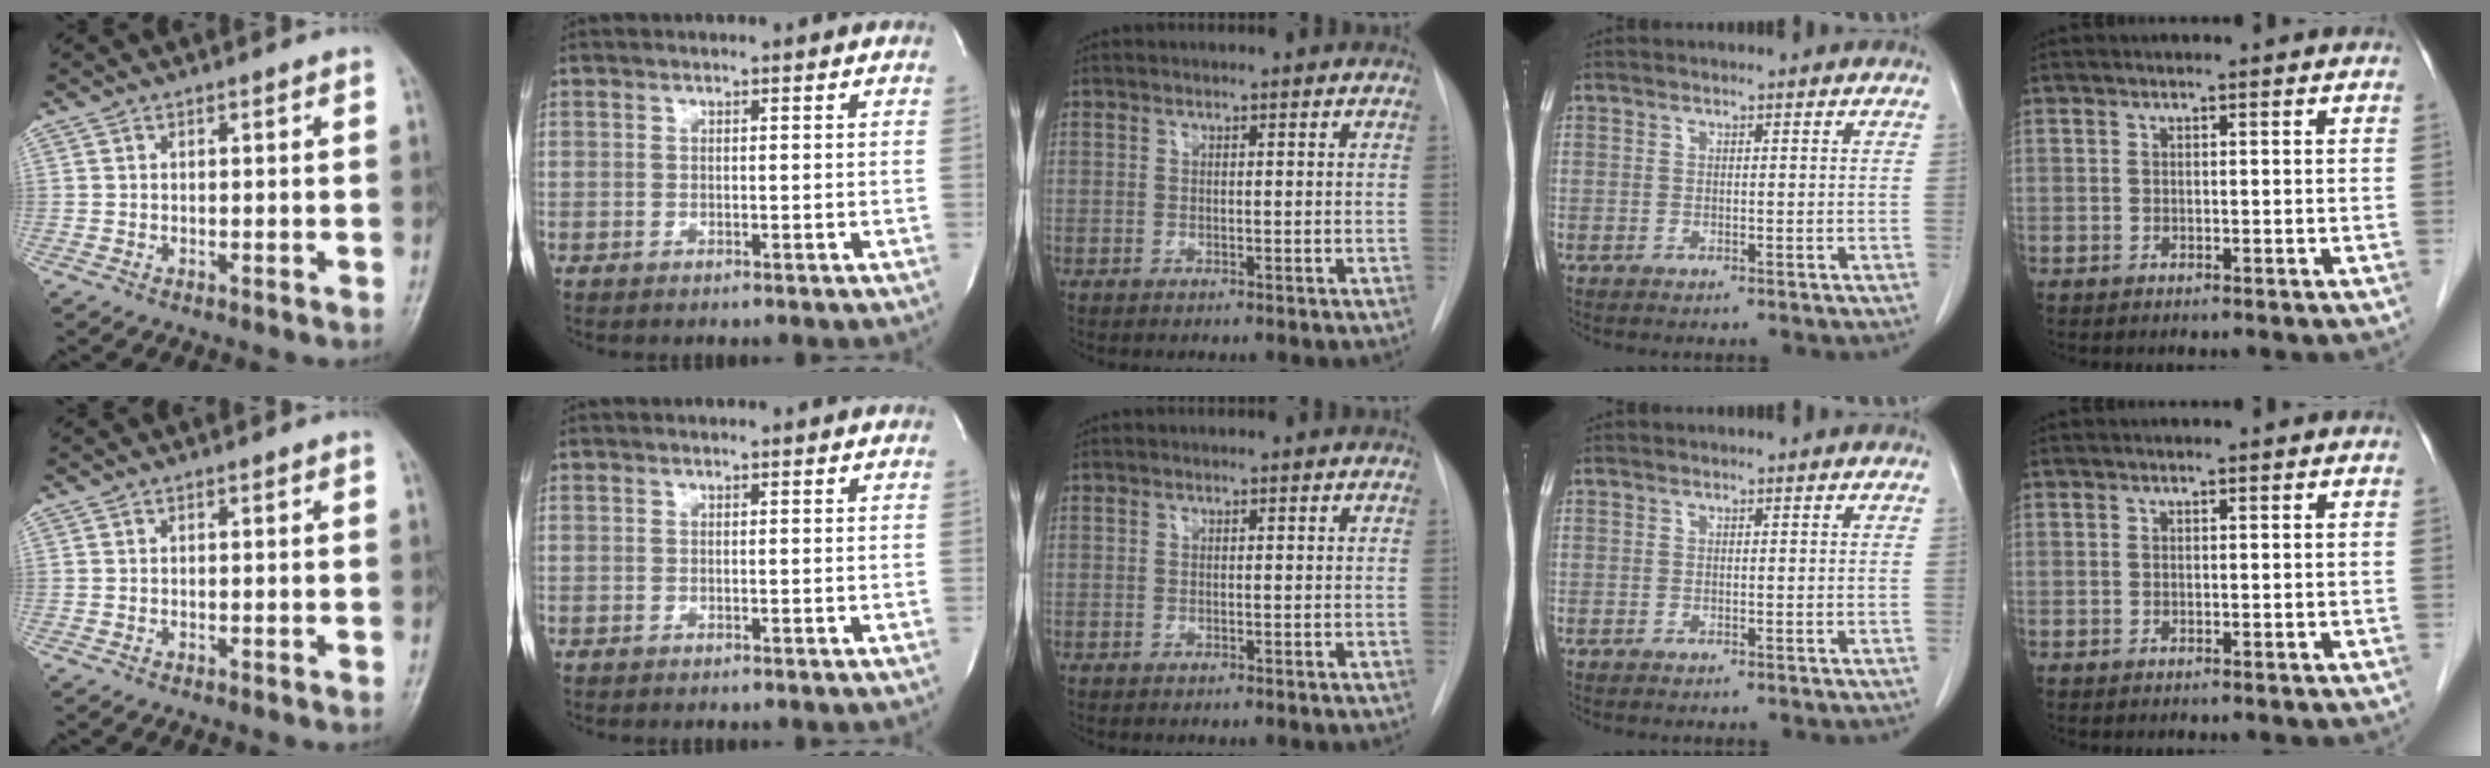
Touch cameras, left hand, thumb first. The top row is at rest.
{}